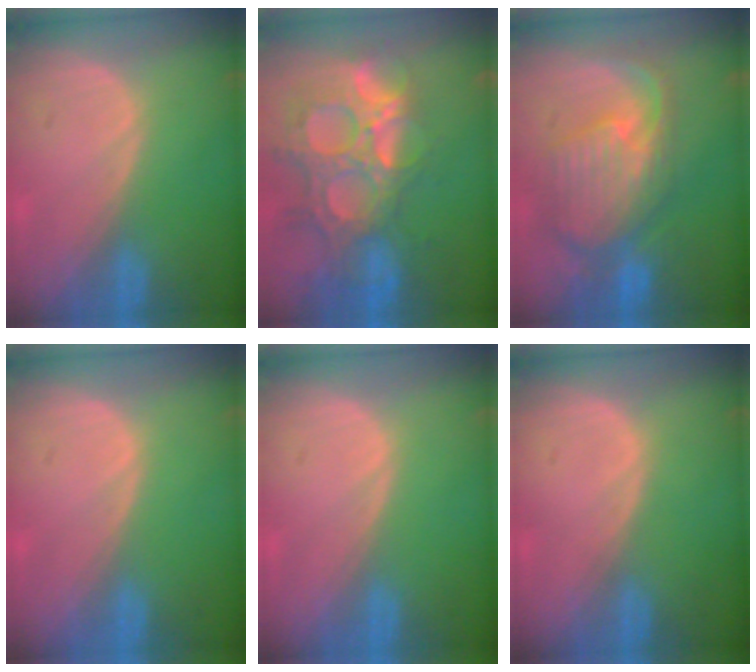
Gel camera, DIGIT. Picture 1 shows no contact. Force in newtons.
{"total": 14.7, "press": 12.2, "slide": 8.1}
{"total": 10.9, "press": 9.6, "slide": 5.2}
{"total": 0.0}
{"total": 0.0}
{"total": 0.0}